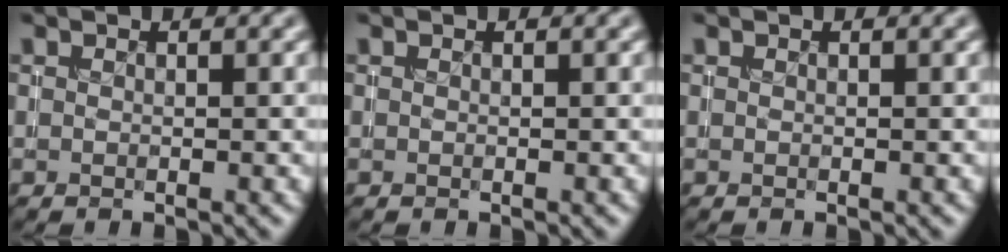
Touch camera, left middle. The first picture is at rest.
{"total": 0.0}
{"total": 0.0}